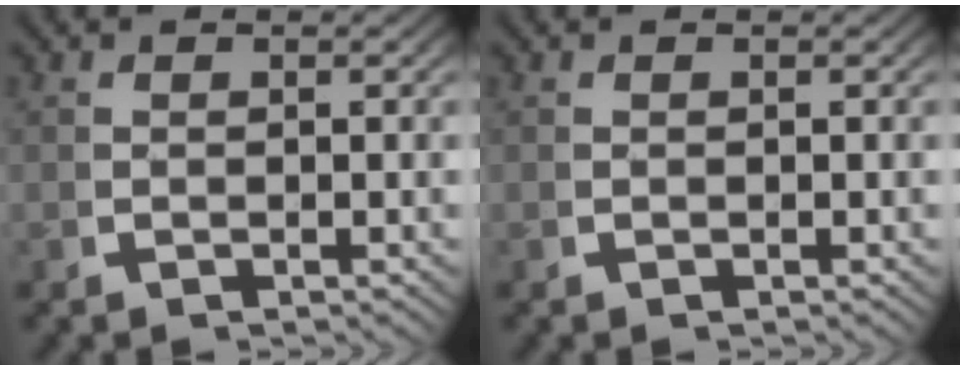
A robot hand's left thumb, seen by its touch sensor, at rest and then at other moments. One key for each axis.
{"total": 0.0}